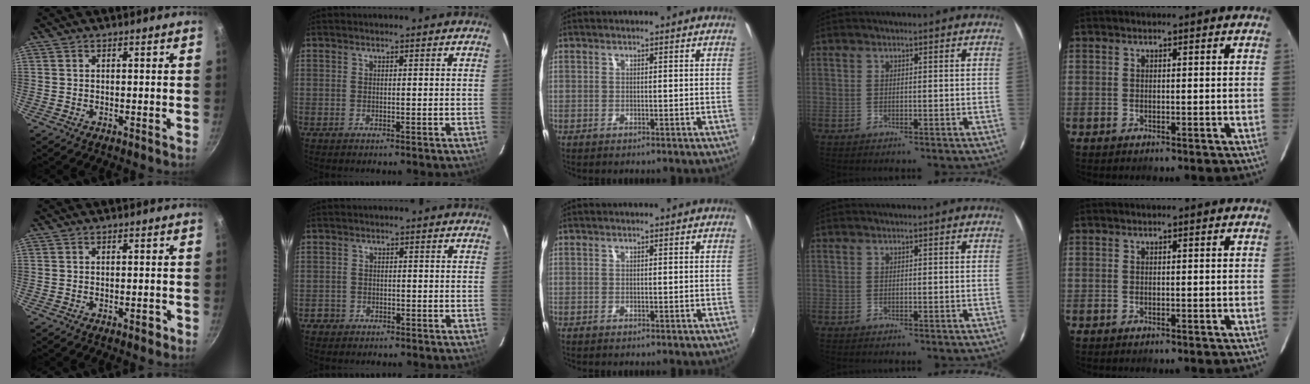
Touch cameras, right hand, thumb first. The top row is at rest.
{"thumb": {"total": 1.5, "force": [-0.8, 0.7, 1.0], "torque": [-0.012, 0.010, -0.009]}, "index": {"total": 2.1, "force": [-1.0, 1.8, 0.1], "torque": [-0.008, 0.008, -0.015]}}